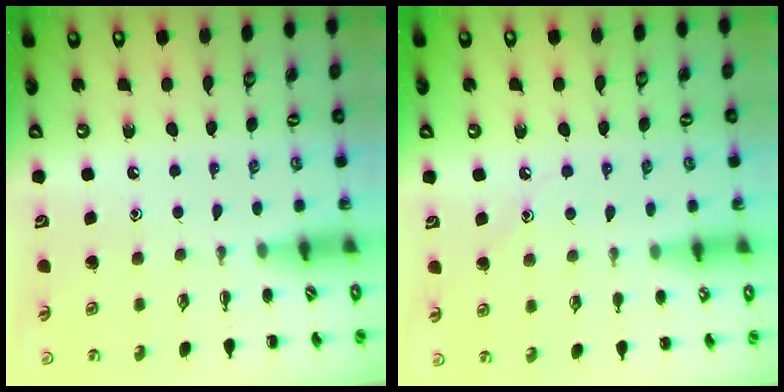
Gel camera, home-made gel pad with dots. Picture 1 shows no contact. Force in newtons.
{"total": 7.6, "press": 7.4, "slide": 1.9}